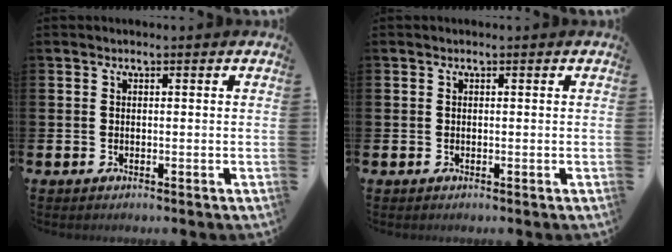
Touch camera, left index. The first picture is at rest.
{"total": 0.0}